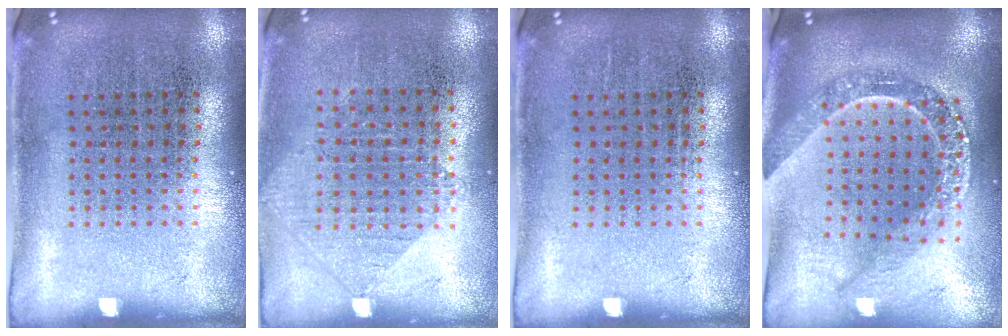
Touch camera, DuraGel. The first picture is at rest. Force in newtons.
{"total": 0.9, "press": 0.8, "slide": 0.3}
{"total": 0.0}
{"total": 2.4, "press": 2.0, "slide": 1.3}